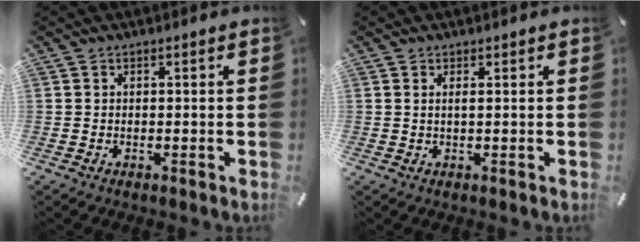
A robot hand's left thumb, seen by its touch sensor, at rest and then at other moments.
{"total": 1.2, "force": [0.3, 0.2, 1.1], "torque": [-0.024, -0.001, 0.005]}